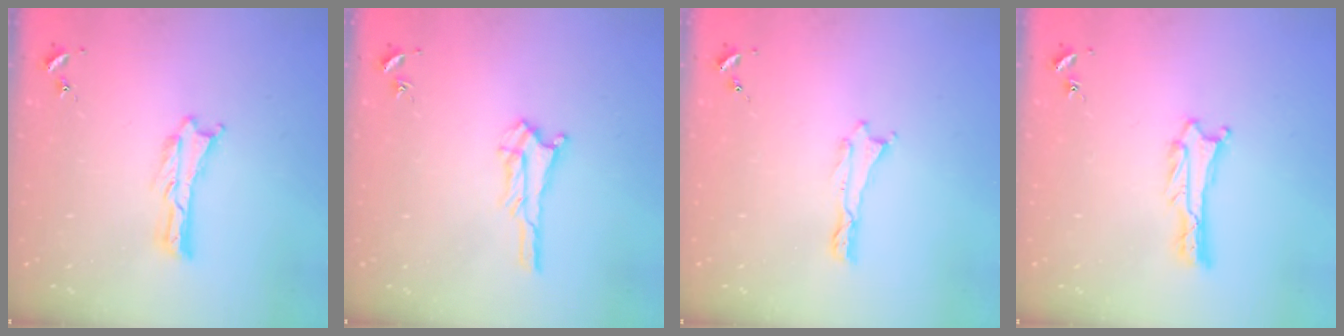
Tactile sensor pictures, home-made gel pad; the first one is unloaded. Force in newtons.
{"total": 2.3, "press": 2.2, "slide": 0.2}
{"total": 0.0}
{"total": 1.3, "press": 1.3, "slide": 0.0}